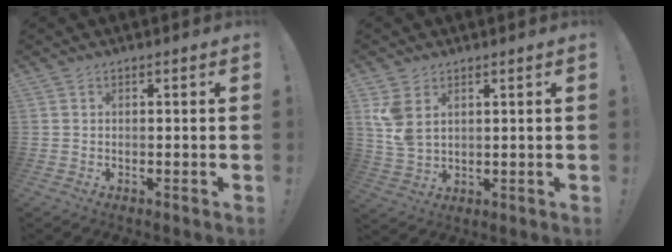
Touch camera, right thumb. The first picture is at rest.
{"total": 7.2, "force": [3.3, 4.4, 4.6], "torque": [-0.094, -0.012, 0.065]}